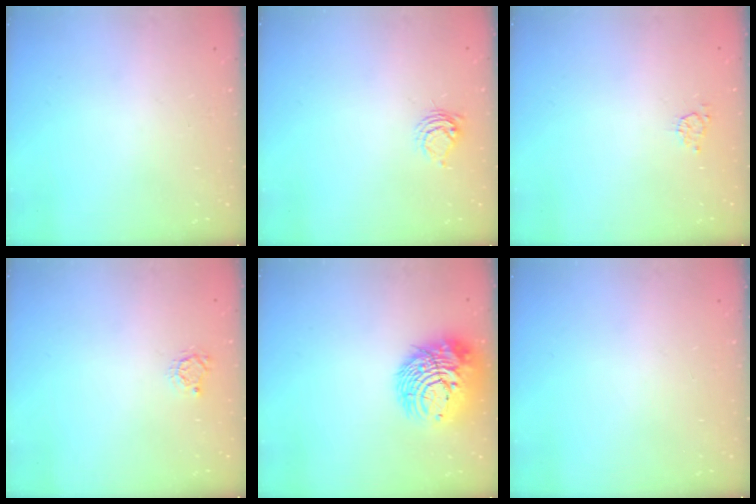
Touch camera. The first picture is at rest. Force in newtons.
{"total": 6.6, "press": 6.6, "slide": 0.7}
{"total": 3.9, "press": 3.9, "slide": 0.5}
{"total": 2.9, "press": 2.9, "slide": 0.4}
{"total": 14.9, "press": 14.8, "slide": 1.7}
{"total": 0.0}